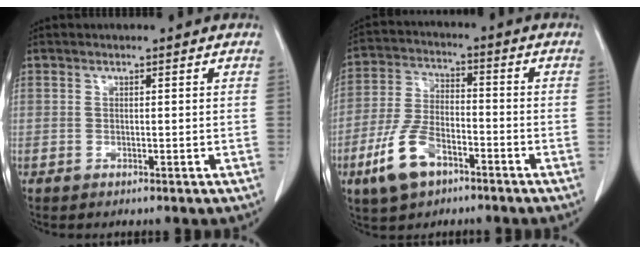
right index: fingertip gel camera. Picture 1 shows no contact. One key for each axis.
{"total": 10.0, "fx": -5.4, "fy": 4.9, "fz": 6.9, "tx": -0.158, "ty": 0.002, "tz": -0.102}